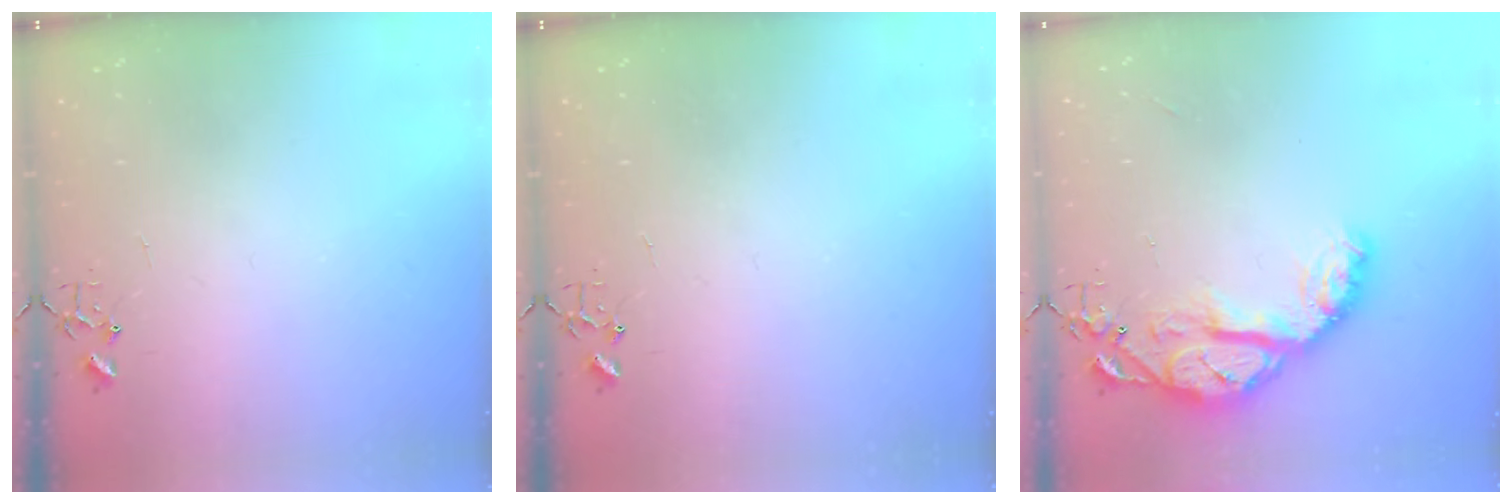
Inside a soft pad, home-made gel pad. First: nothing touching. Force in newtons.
{"total": 0.0}
{"total": 14.9, "press": 14.8, "slide": 1.5}